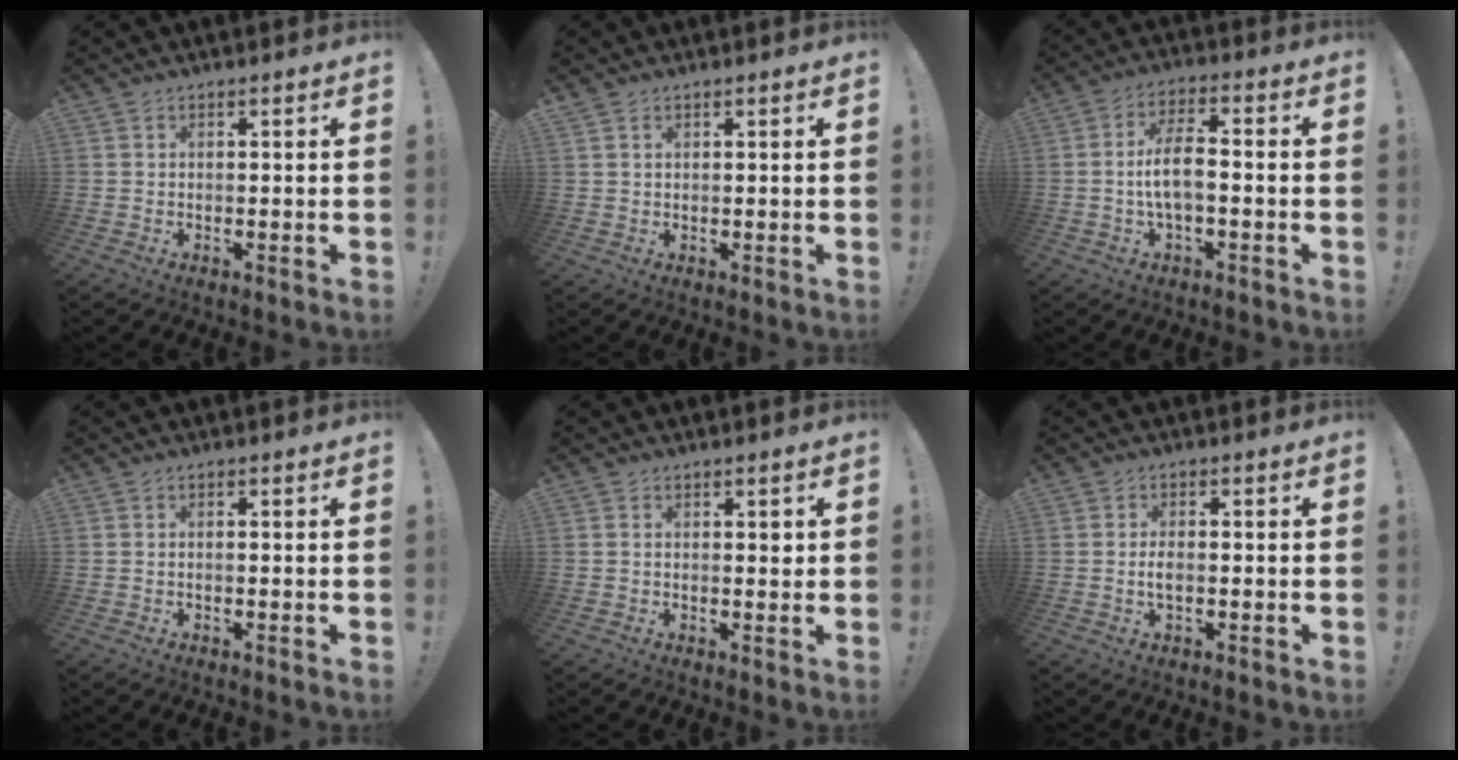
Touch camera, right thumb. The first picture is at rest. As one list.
[{"total": 1.2, "force": [0.9, 0.7, 0.6], "torque": [-0.005, -0.002, 0.016]}, {"total": 8.7, "force": [-1.3, 3.4, 7.9], "torque": [-0.153, 0.007, -0.024]}, {"total": 0.5, "force": [-0.3, -0.2, 0.4], "torque": [-0.008, -0.001, -0.005]}, {"total": 1.4, "force": [0.4, 0.7, 1.2], "torque": [-0.012, -0.002, 0.005]}, {"total": 2.7, "force": [-0.5, 1.1, 2.5], "torque": [-0.050, 0.002, -0.011]}]